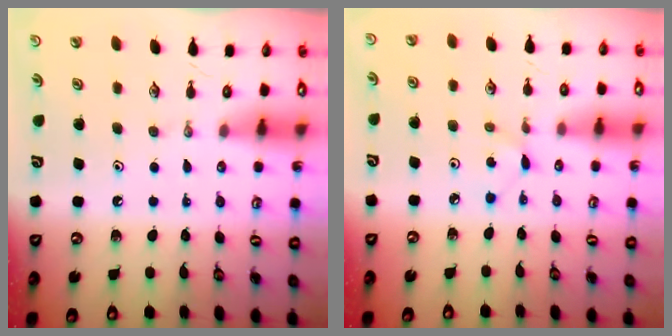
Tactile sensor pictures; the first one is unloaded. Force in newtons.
{"total": 2.8, "press": 2.8, "slide": 0.4}